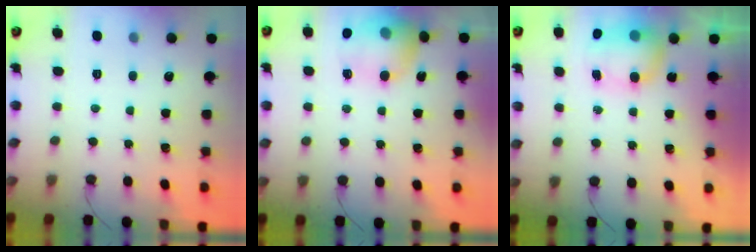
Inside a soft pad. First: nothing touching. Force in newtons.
{"total": 15.4, "press": 15.3, "slide": 1.5}
{"total": 7.7, "press": 7.5, "slide": 1.7}